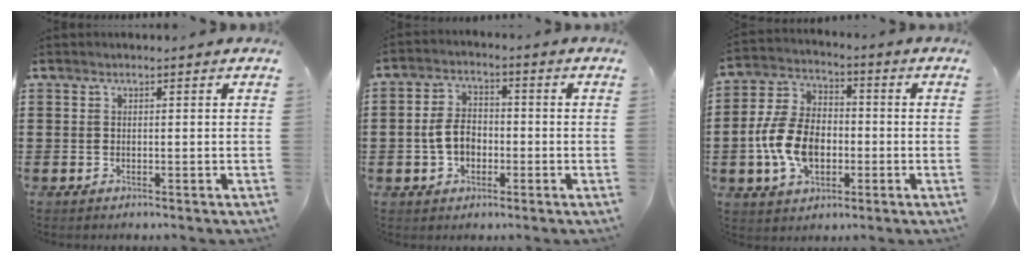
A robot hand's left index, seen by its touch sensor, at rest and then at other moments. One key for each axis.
{"total": 5.6, "fx": -1.2, "fy": 3.8, "fz": 3.9, "tx": -0.097, "ty": 0.004, "tz": -0.029}
{"total": 10.3, "fx": -2.2, "fy": 6.9, "fz": 7.3, "tx": -0.179, "ty": 0.007, "tz": -0.044}